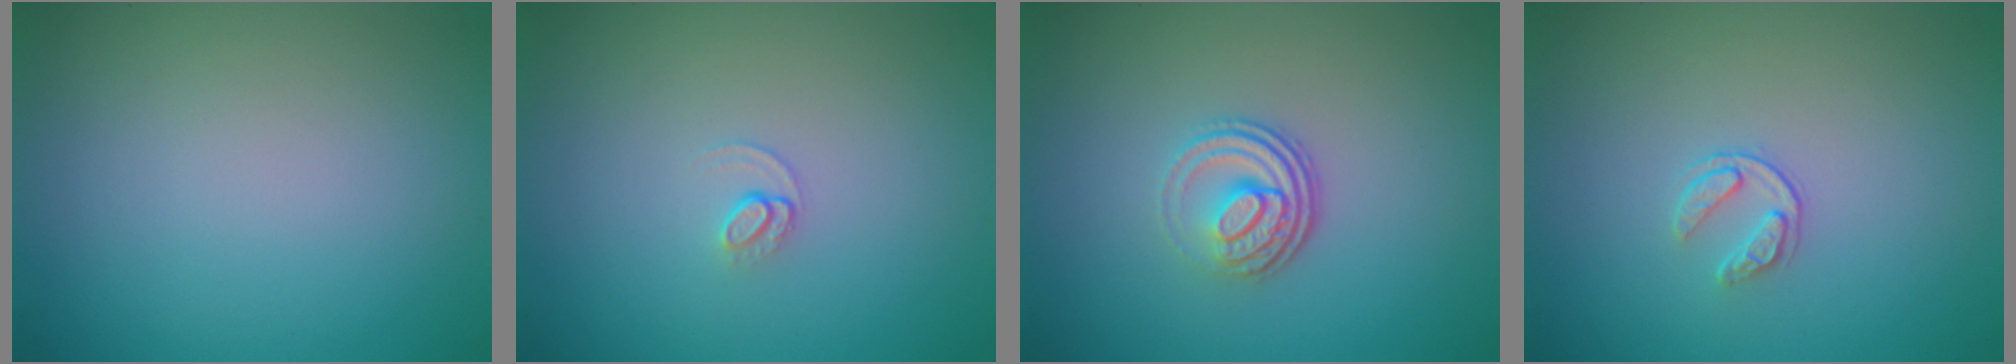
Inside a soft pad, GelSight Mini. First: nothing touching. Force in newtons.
{"total": 0.9, "press": 0.4, "slide": 0.8}
{"total": 3.5, "press": 2.5, "slide": 2.5}
{"total": 1.6, "press": 1.0, "slide": 1.2}